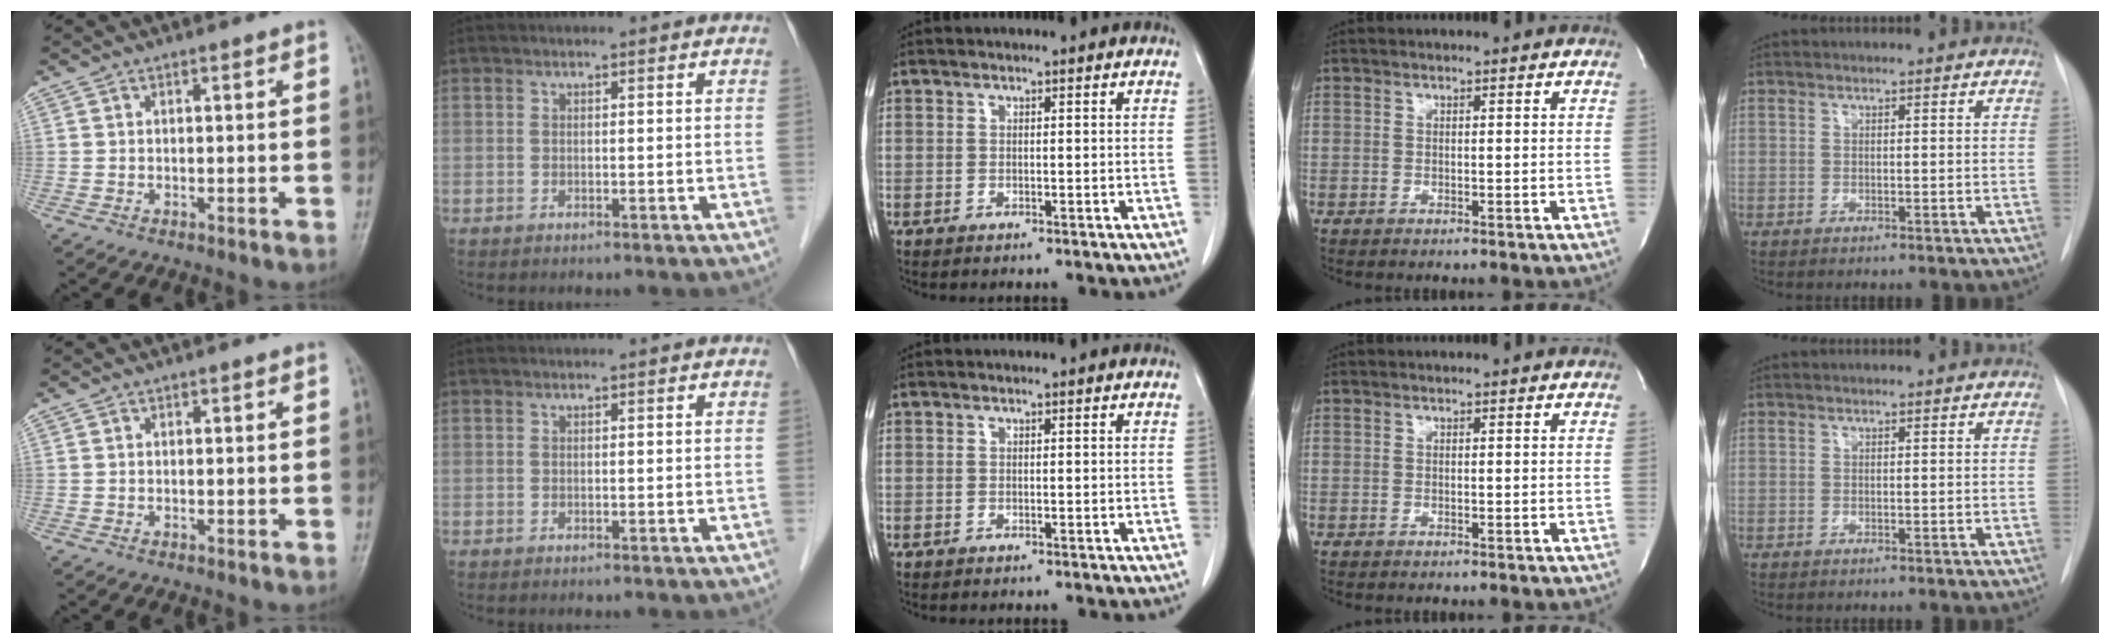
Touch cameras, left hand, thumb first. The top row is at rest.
{}